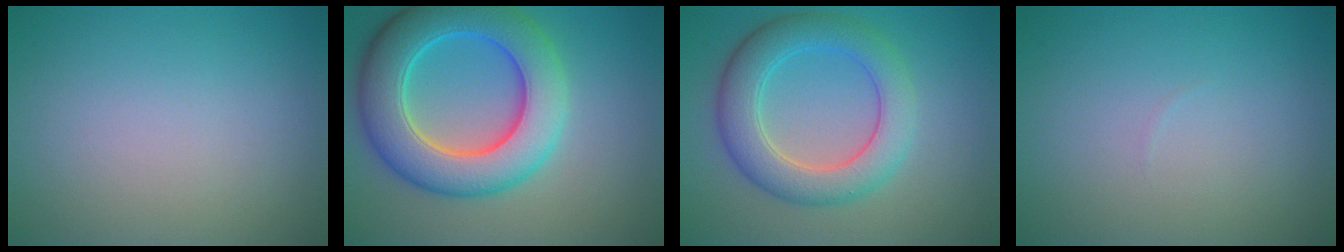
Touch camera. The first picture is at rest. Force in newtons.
{"total": 9.6, "press": 9.6, "slide": 0.5}
{"total": 5.8, "press": 5.8, "slide": 0.3}
{"total": 0.0}